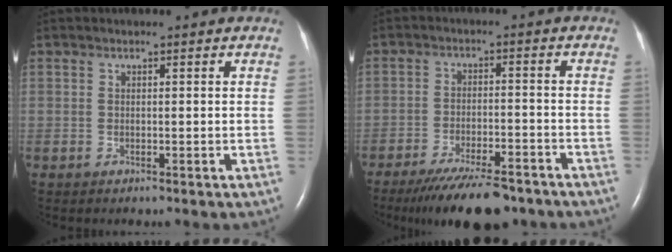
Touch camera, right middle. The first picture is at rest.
{"total": 11.9, "force": [-9.6, 2.7, 6.5], "torque": [-0.104, -0.017, -0.148]}